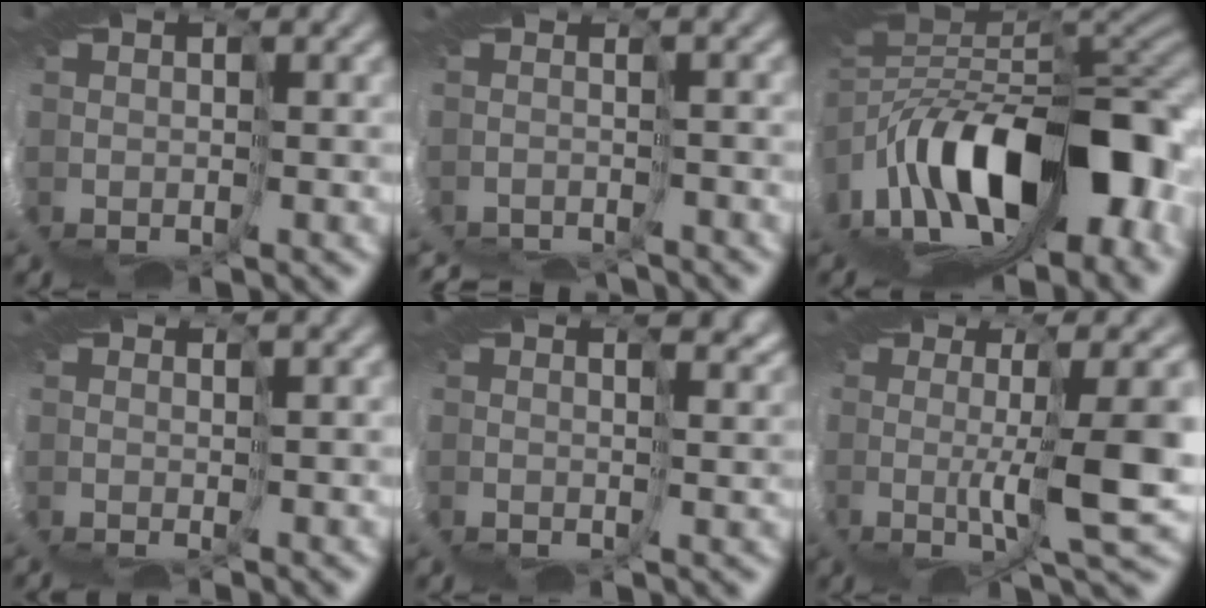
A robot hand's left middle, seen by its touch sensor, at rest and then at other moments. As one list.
[{"total": 6.1, "force": [-5.0, -2.2, -2.6], "torque": [0.049, -0.005, -0.053]}, {"total": 9.1, "force": [-0.8, 3.0, 8.6], "torque": [-0.128, 0.019, -0.014]}, {"total": 2.6, "force": [-0.4, -2.3, -1.0], "torque": [0.009, -0.005, 0.005]}, {"total": 1.8, "force": [1.5, -0.3, 0.9], "torque": [-0.017, -0.001, 0.033]}, {"total": 5.0, "force": [1.3, -3.5, 3.3], "torque": [-0.073, -0.014, 0.022]}]